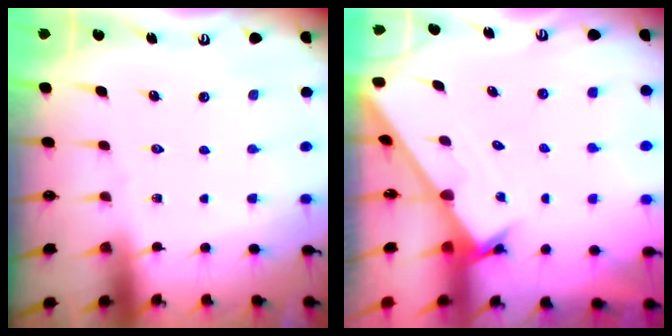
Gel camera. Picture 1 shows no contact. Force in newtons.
{"total": 1.6, "press": 1.6, "slide": 0.1}